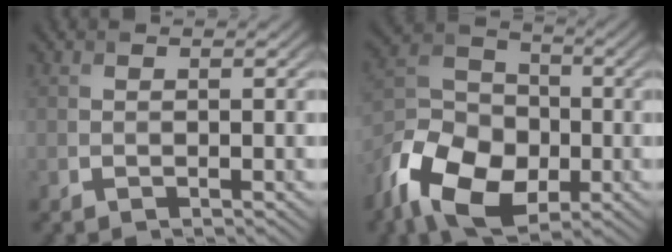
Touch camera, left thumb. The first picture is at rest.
{"total": 13.4, "force": [-6.7, 8.4, 8.0], "torque": [-0.179, -0.028, -0.145]}